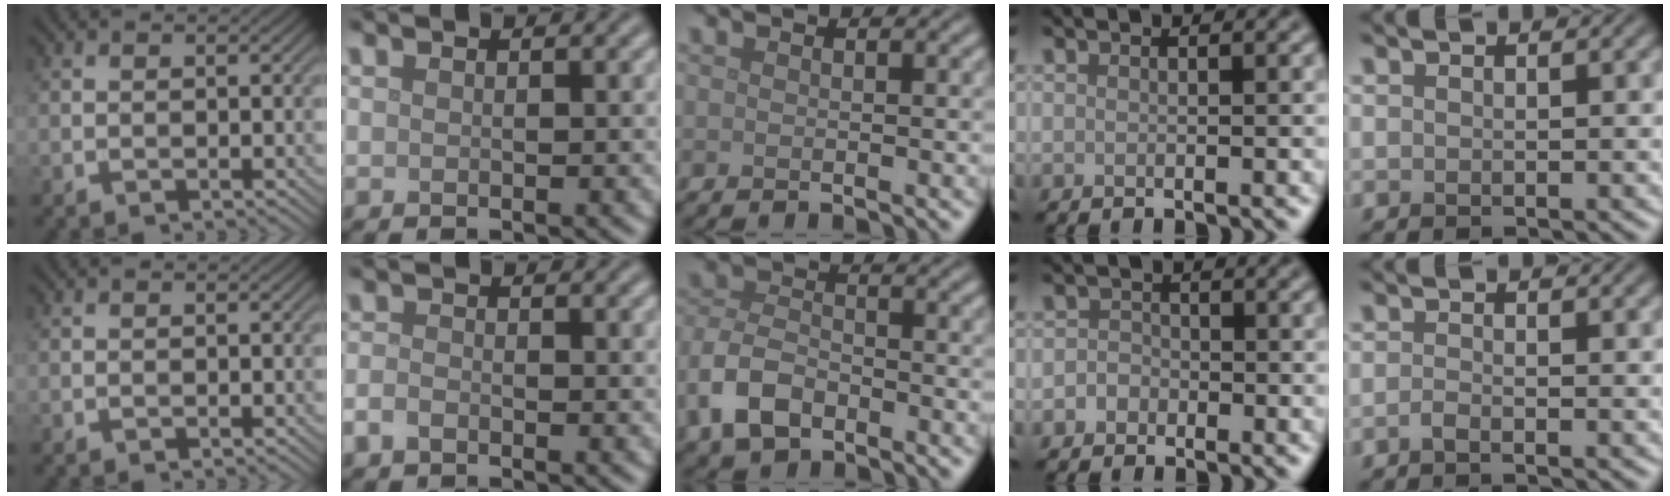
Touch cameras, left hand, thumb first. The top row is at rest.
{"index": {"total": 1.3, "force": [-0.9, 0.7, 0.8], "torque": [-0.017, -0.001, -0.020]}, "middle": {"total": 4.9, "force": [-2.7, 2.9, 2.8], "torque": [-0.061, -0.001, -0.062]}, "ring": {"total": 1.4, "force": [-0.7, 1.2, 0.3], "torque": [0.001, 0.002, -0.017]}, "little": {"total": 0.7, "force": [-0.5, 0.2, 0.5], "torque": [-0.011, 0.000, -0.011]}}